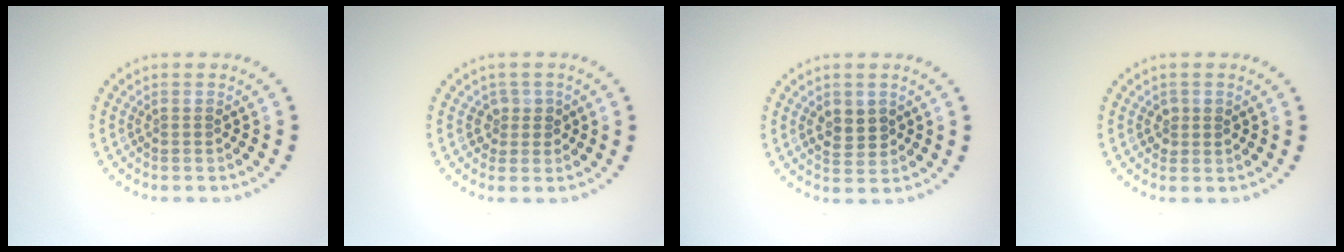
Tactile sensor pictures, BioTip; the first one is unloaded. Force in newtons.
{"total": 1.3, "press": 1.2, "slide": 0.6}
{"total": 2.4, "press": 2.4, "slide": 0.3}
{"total": 1.2, "press": 1.2, "slide": 0.3}